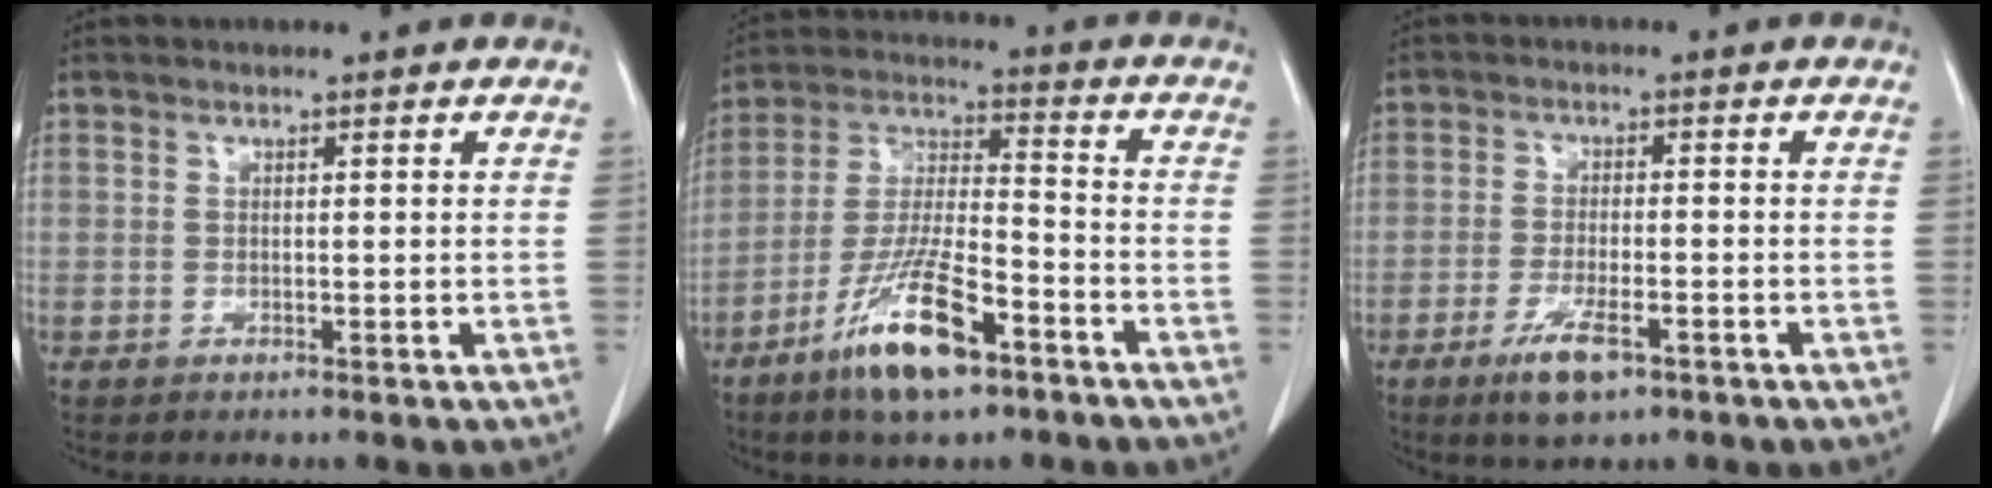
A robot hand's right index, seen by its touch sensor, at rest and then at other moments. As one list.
[{"total": 13.4, "force": [-7.8, 2.9, 10.5], "torque": [-0.207, -0.016, -0.140]}, {"total": 6.0, "force": [-3.4, 1.5, 4.7], "torque": [-0.084, -0.009, -0.052]}]